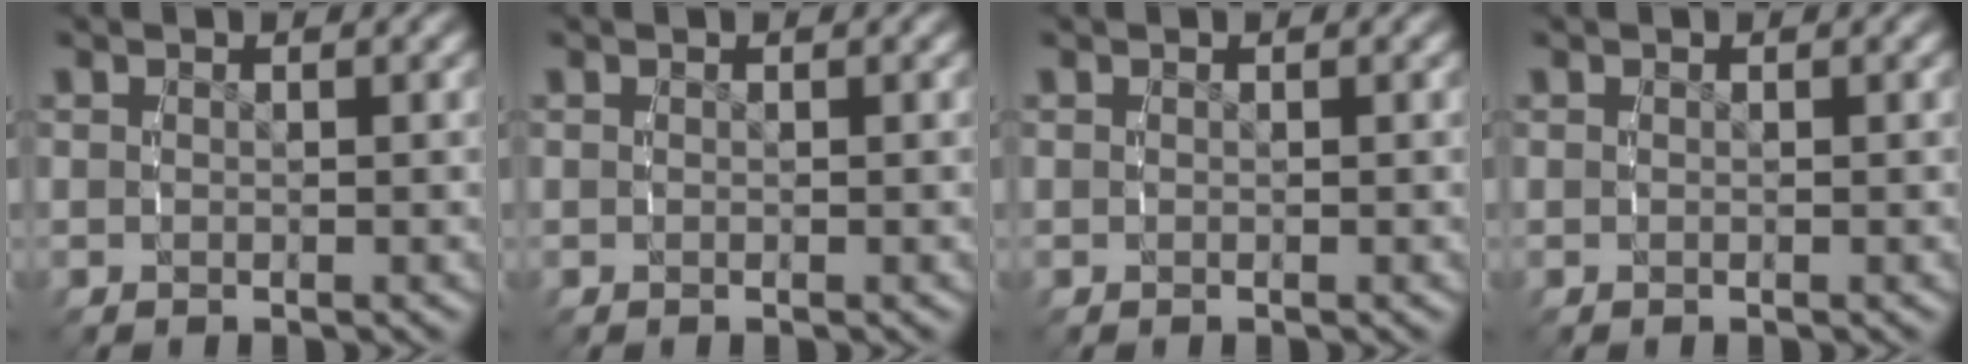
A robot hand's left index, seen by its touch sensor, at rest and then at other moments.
{"total": 0.0}
{"total": 0.0}
{"total": 0.0}